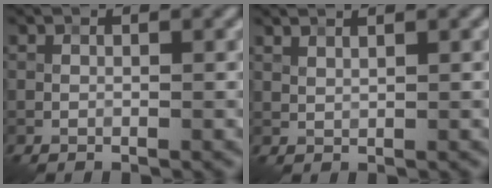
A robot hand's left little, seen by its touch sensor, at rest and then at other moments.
{"total": 1.6, "force": [1.4, 0.3, 0.7], "torque": [-0.011, 0.004, 0.014]}